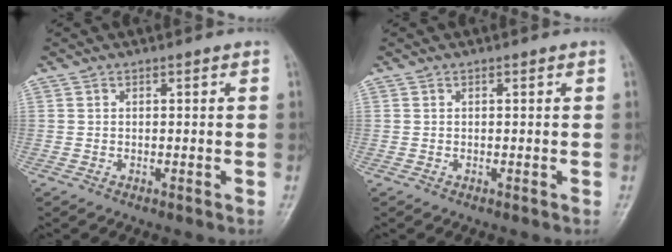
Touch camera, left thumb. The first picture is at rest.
{"total": 0.0}